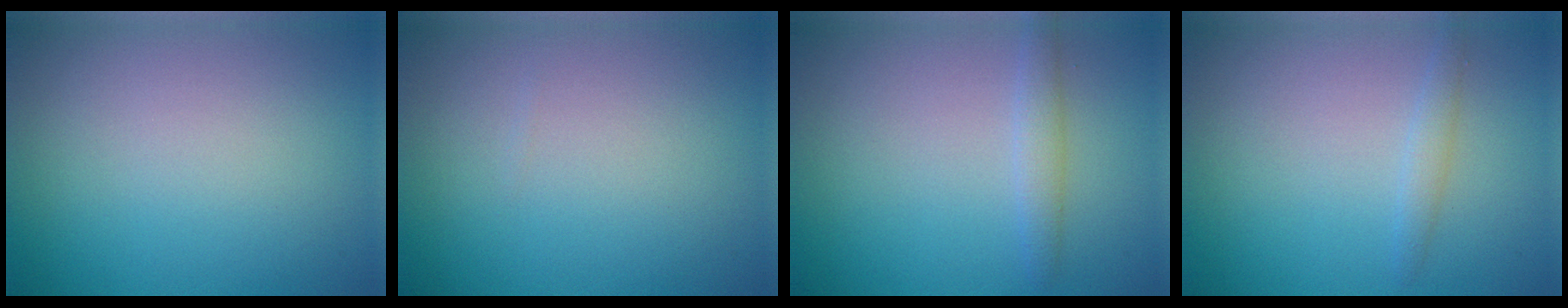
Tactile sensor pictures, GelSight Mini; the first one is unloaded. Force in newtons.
{"total": 0.0}
{"total": 1.5, "press": 1.5, "slide": 0.1}
{"total": 1.1, "press": 1.1, "slide": 0.0}